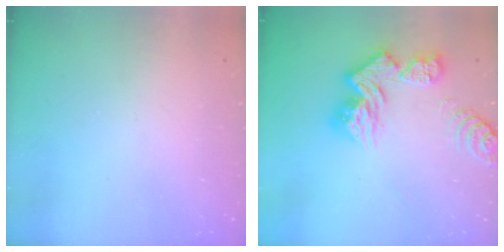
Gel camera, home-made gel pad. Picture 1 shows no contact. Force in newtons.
{"total": 13.6, "press": 13.5, "slide": 1.6}